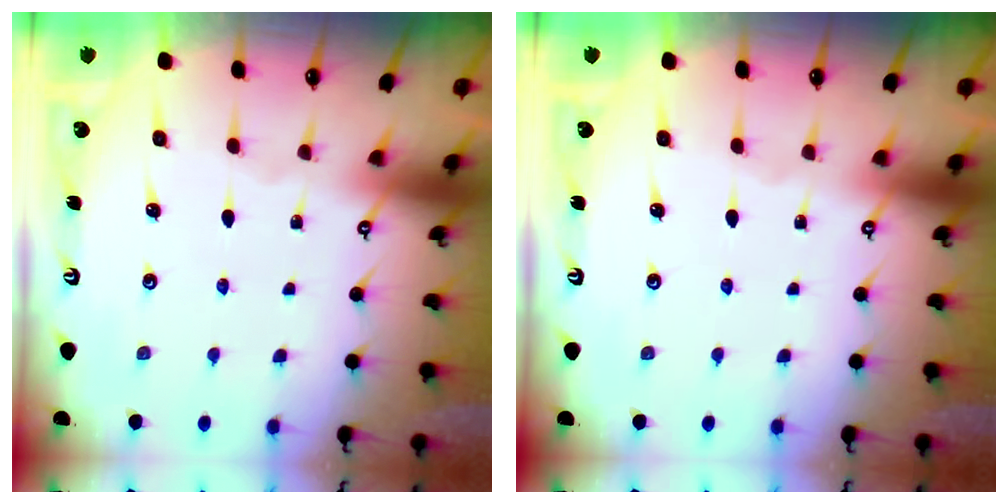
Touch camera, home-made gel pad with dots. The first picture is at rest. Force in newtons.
{"total": 0.0}